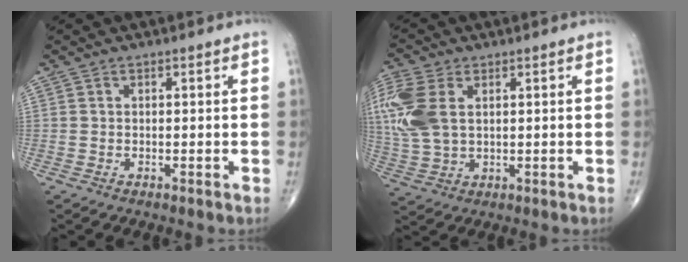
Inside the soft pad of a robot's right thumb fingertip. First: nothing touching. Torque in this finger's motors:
{"motor_torque": [0.28, 0.31, 1.12, 0.31, 0.13]}